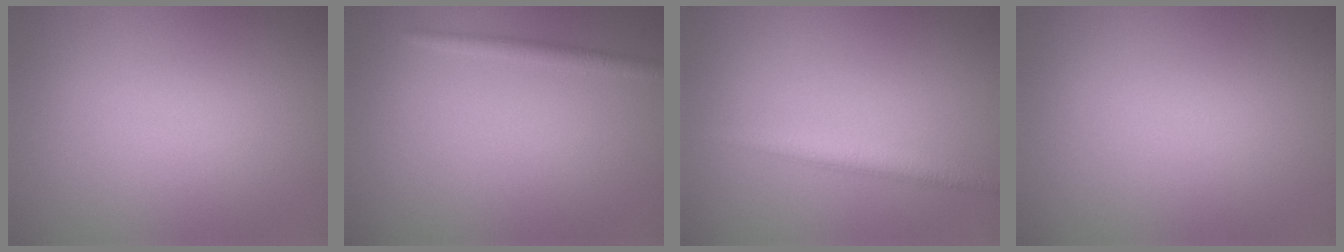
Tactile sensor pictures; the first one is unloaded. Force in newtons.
{"total": 1.3, "press": 1.3, "slide": 0.1}
{"total": 2.5, "press": 2.5, "slide": 0.1}
{"total": 0.0}